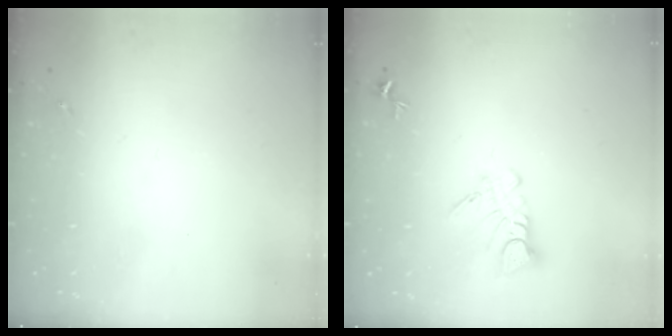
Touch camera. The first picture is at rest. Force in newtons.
{"total": 6.6, "press": 6.5, "slide": 0.6}